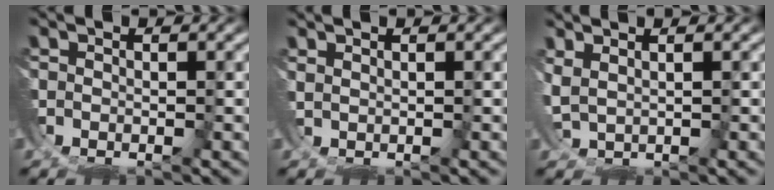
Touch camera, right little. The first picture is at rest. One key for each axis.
{"total": 0.6, "fx": 0.6, "fy": 0.2, "fz": 0.0, "tx": -0.004, "ty": 0.002, "tz": 0.015}
{"total": 1.7, "fx": 0.4, "fy": 1.4, "fz": 0.9, "tx": -0.044, "ty": -0.011, "tz": 0.022}